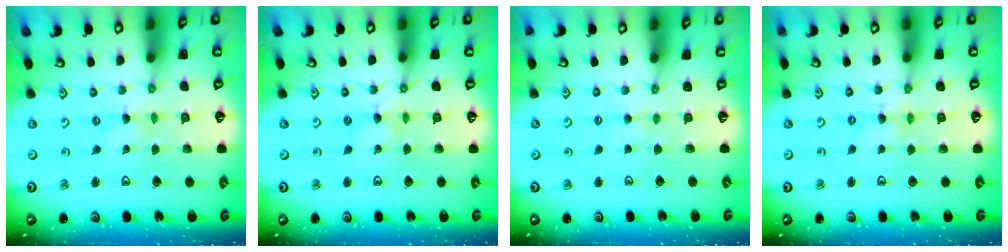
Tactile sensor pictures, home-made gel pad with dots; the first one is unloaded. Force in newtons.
{"total": 1.4, "press": 1.4, "slide": 0.2}
{"total": 2.2, "press": 2.2, "slide": 0.4}
{"total": 1.8, "press": 1.8, "slide": 0.3}